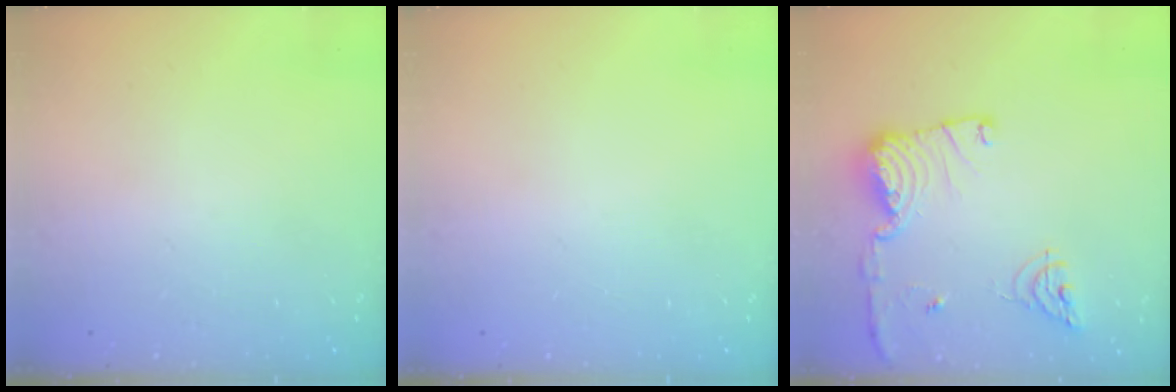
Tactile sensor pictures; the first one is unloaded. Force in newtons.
{"total": 0.0}
{"total": 14.9, "press": 14.8, "slide": 1.6}